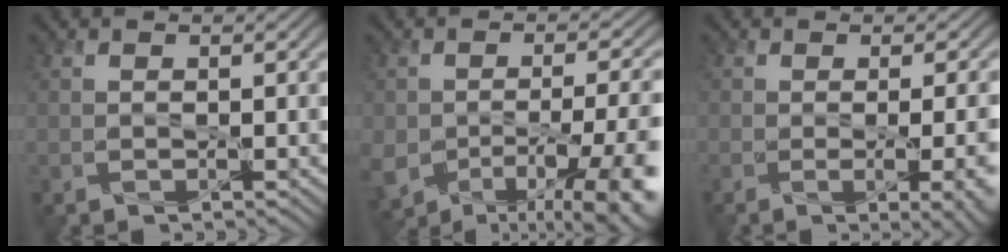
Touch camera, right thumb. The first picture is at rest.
{"total": 12.9, "force": [-5.5, 6.8, 9.5], "torque": [-0.151, -0.042, -0.073]}
{"total": 9.1, "force": [-2.1, 3.5, 8.1], "torque": [-0.076, -0.014, -0.009]}